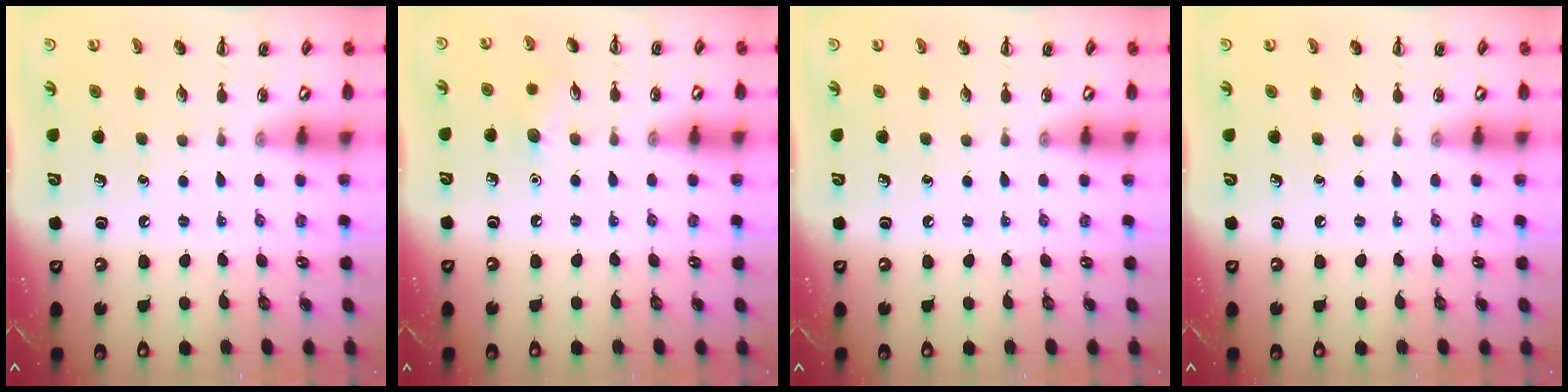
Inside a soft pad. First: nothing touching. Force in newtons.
{"total": 6.4, "press": 6.2, "slide": 1.6}
{"total": 0.0}
{"total": 0.0}